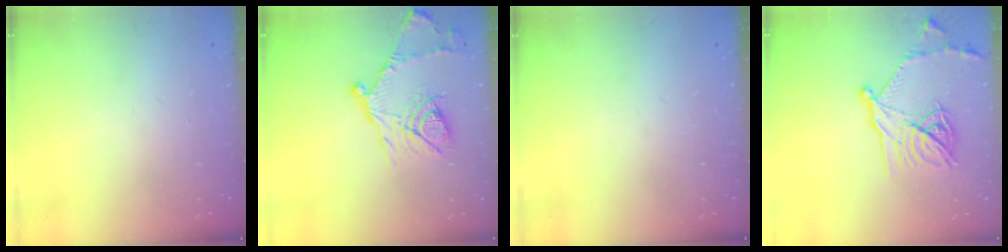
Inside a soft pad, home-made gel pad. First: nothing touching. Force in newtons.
{"total": 15.1, "press": 15.0, "slide": 1.3}
{"total": 0.0}
{"total": 17.6, "press": 17.6, "slide": 0.9}